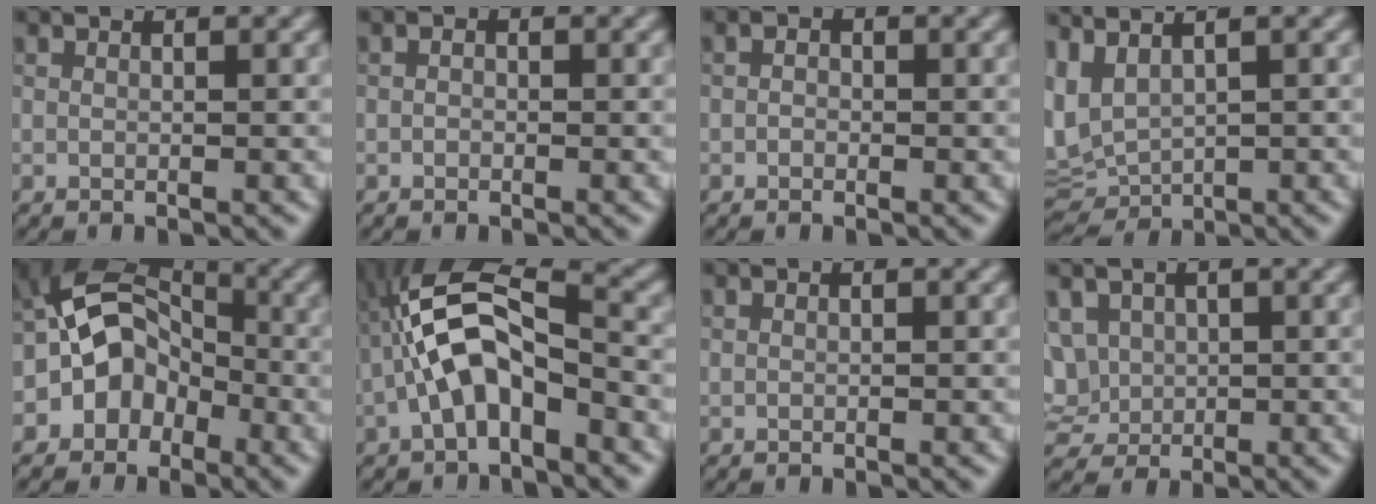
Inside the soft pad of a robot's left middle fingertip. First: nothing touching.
{"total": 0.9, "force": [-0.3, 0.7, 0.4], "torque": [-0.009, 0.007, -0.008]}
{"total": 1.2, "force": [-0.3, 1.0, 0.6], "torque": [-0.011, 0.012, -0.014]}
{"total": 4.1, "force": [1.5, 2.2, 3.1], "torque": [-0.082, 0.003, 0.045]}
{"total": 6.6, "force": [-2.7, 5.0, 3.3], "torque": [-0.022, 0.022, -0.066]}
{"total": 7.7, "force": [-2.5, 3.3, 6.4], "torque": [-0.133, 0.025, -0.044]}
{"total": 0.0}
{"total": 6.2, "force": [1.5, 5.2, 3.1], "torque": [-0.083, 0.029, 0.027]}